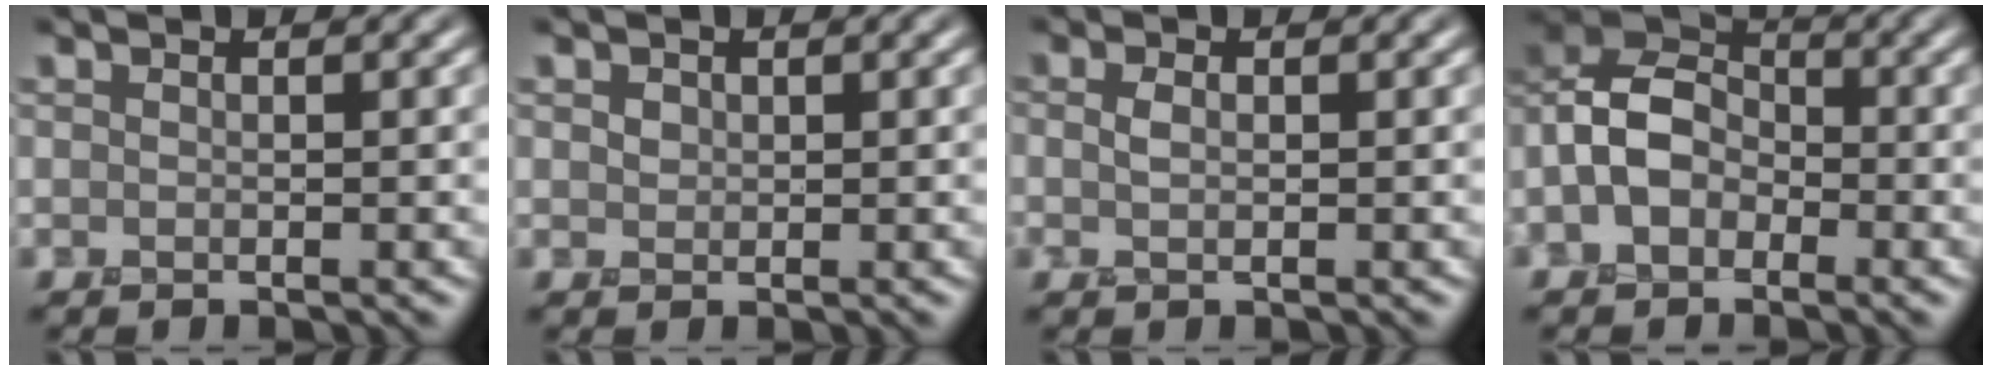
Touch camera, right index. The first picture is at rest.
{"total": 0.8, "force": [0.4, 0.7, 0.3], "torque": [-0.005, 0.000, 0.006]}
{"total": 1.3, "force": [0.0, 0.5, 1.2], "torque": [-0.026, 0.001, -0.003]}
{"total": 6.1, "force": [-1.7, 4.3, 3.9], "torque": [-0.081, 0.013, -0.047]}